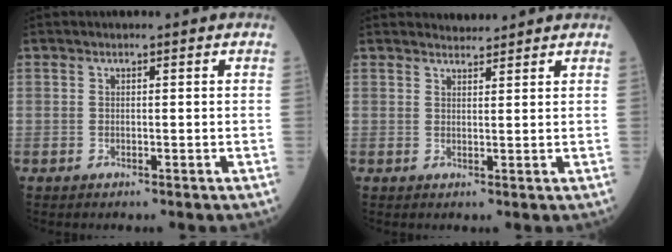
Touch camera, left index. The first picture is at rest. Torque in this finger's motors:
{"motor_torque": [-0.91, -0.07, -0.48, -0.05]}